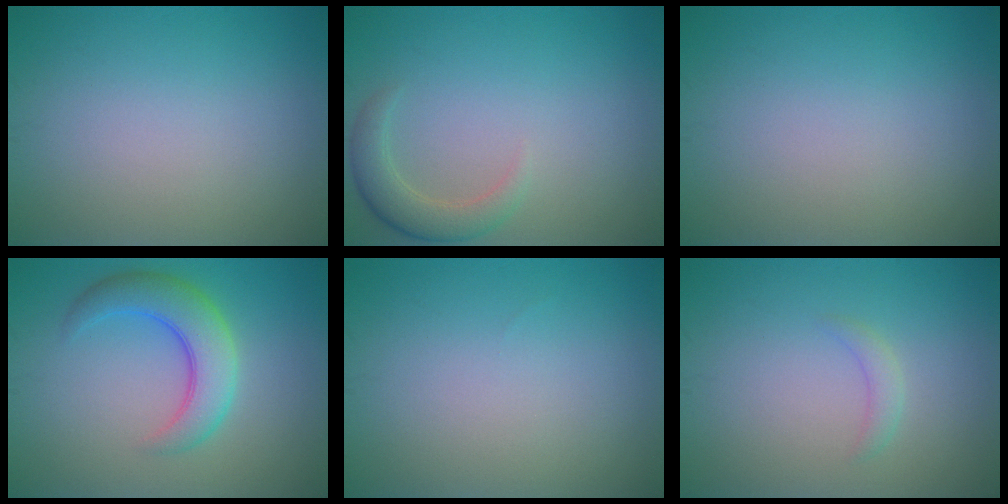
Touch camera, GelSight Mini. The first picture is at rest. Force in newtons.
{"total": 2.8, "press": 2.7, "slide": 0.4}
{"total": 0.0}
{"total": 5.2, "press": 5.2, "slide": 0.1}
{"total": 0.0}
{"total": 1.1, "press": 1.1, "slide": 0.1}